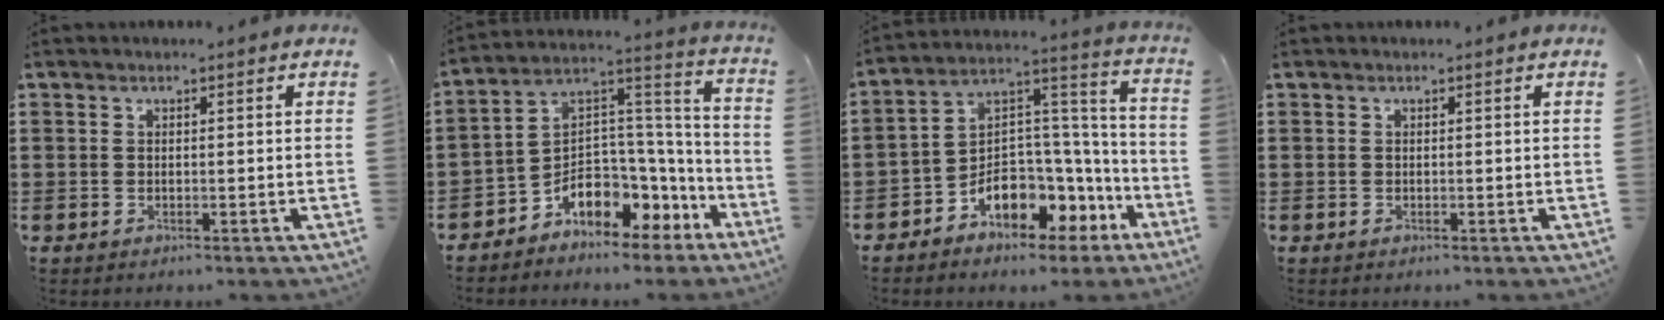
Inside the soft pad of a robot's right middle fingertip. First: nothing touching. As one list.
[{"total": 5.5, "force": [-3.0, 4.1, 1.9], "torque": [-0.057, -0.024, -0.061]}, {"total": 7.0, "force": [-4.3, 4.6, 3.1], "torque": [-0.072, -0.013, -0.080]}, {"total": 0.0}]